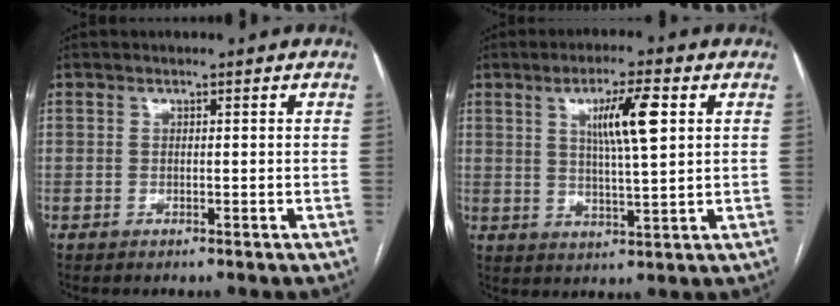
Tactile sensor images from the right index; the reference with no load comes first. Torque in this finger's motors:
{"motor_torque": [0.61, 0.16, 0.23, 0.13]}